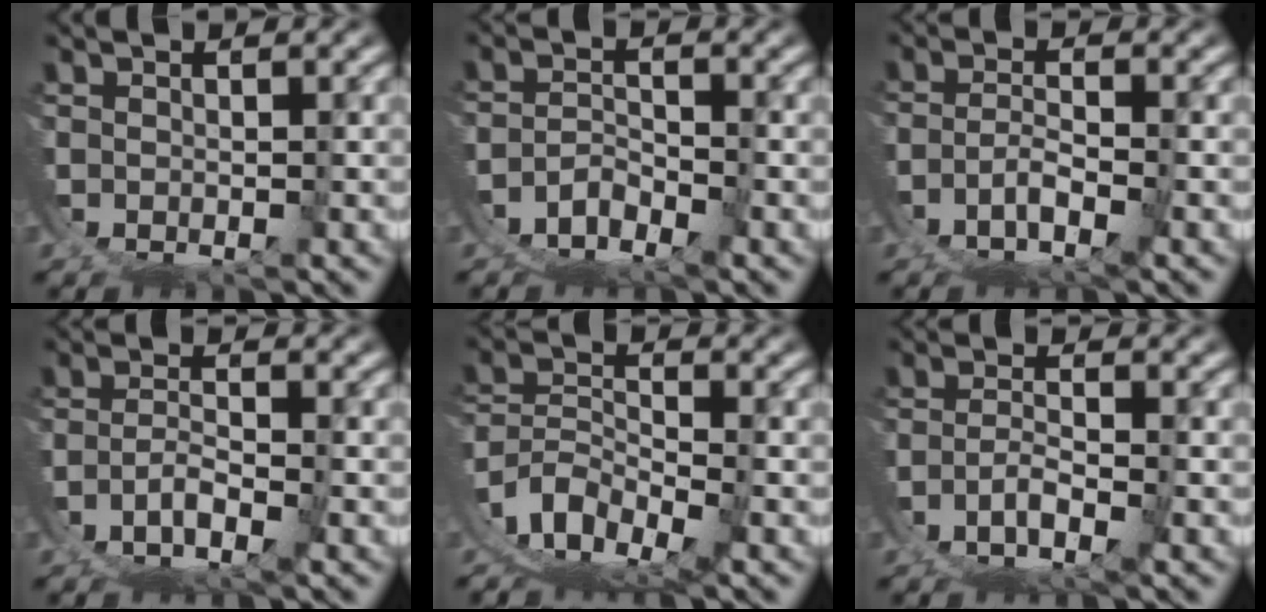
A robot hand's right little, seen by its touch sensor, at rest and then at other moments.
{"total": 5.7, "force": [-3.8, 3.7, 2.0], "torque": [-0.046, -0.017, -0.067]}
{"total": 3.5, "force": [-2.7, 0.0, 2.3], "torque": [-0.028, -0.008, -0.042]}
{"total": 3.5, "force": [-2.8, 0.2, 2.1], "torque": [-0.026, -0.007, -0.045]}
{"total": 10.1, "force": [-4.4, 7.4, 5.2], "torque": [-0.129, -0.043, -0.071]}
{"total": 3.4, "force": [-2.6, -0.1, 2.2], "torque": [-0.026, -0.006, -0.040]}